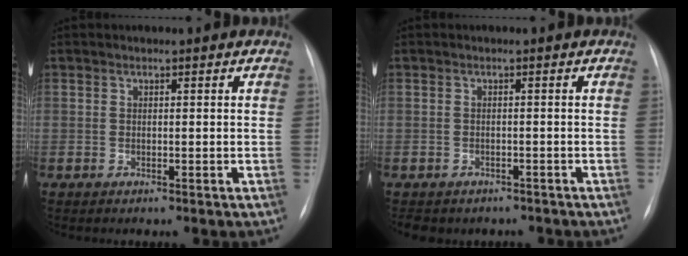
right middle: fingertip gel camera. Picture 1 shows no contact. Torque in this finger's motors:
{"motor_torque": [0.04, -0.10, 0.04, 0.02]}